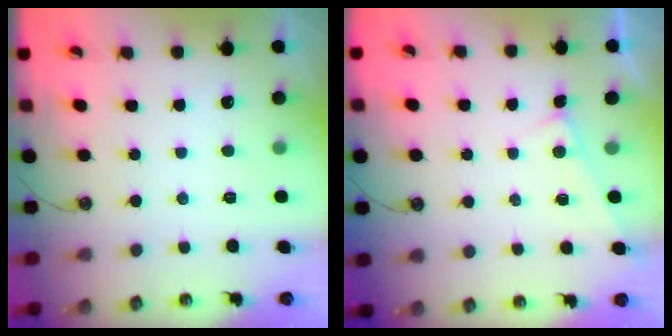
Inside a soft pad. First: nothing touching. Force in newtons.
{"total": 2.3, "press": 2.3, "slide": 0.1}